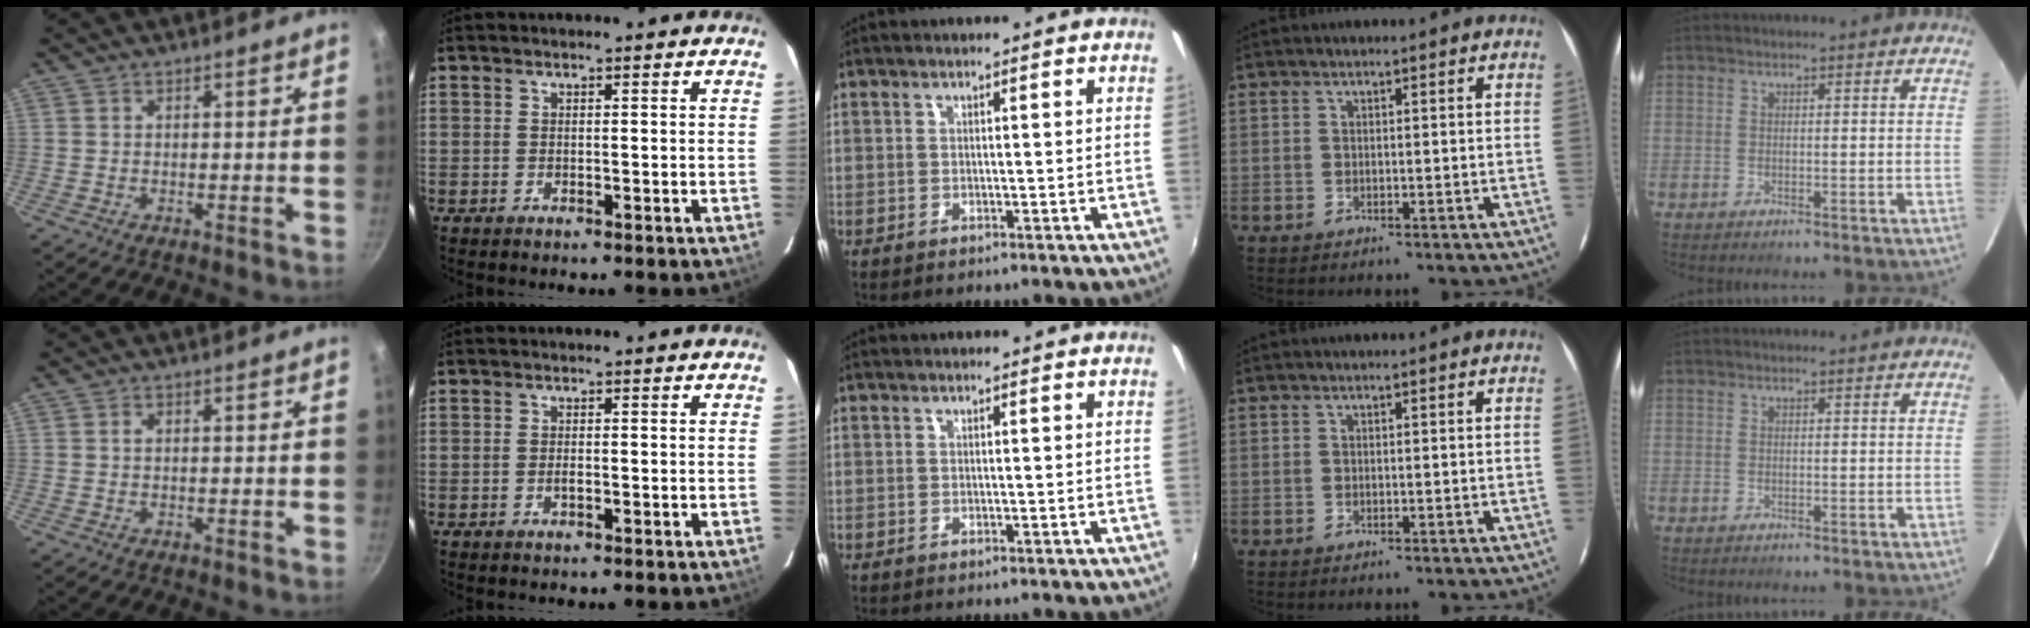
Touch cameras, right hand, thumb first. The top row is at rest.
{"thumb": {"total": 0.7, "force": [0.1, 0.5, 0.5], "torque": [-0.008, 0.003, 0.003]}, "index": {"total": 1.0, "force": [-0.4, 0.4, 0.8], "torque": [-0.016, 0.001, -0.007]}}